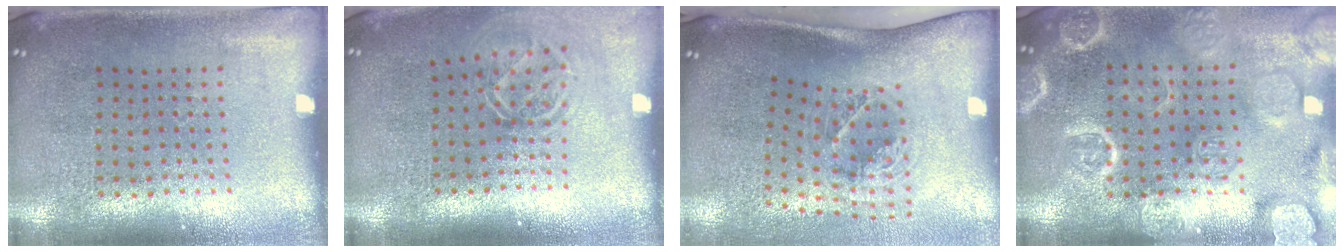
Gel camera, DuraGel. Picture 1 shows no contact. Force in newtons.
{"total": 1.7, "press": 1.2, "slide": 1.2}
{"total": 2.0, "press": 1.3, "slide": 1.6}
{"total": 6.1, "press": 6.0, "slide": 0.9}